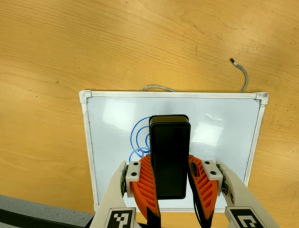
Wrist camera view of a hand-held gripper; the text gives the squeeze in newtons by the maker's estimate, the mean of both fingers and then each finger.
{"total": 7.1, "left": 6.2, "right": 8.1}